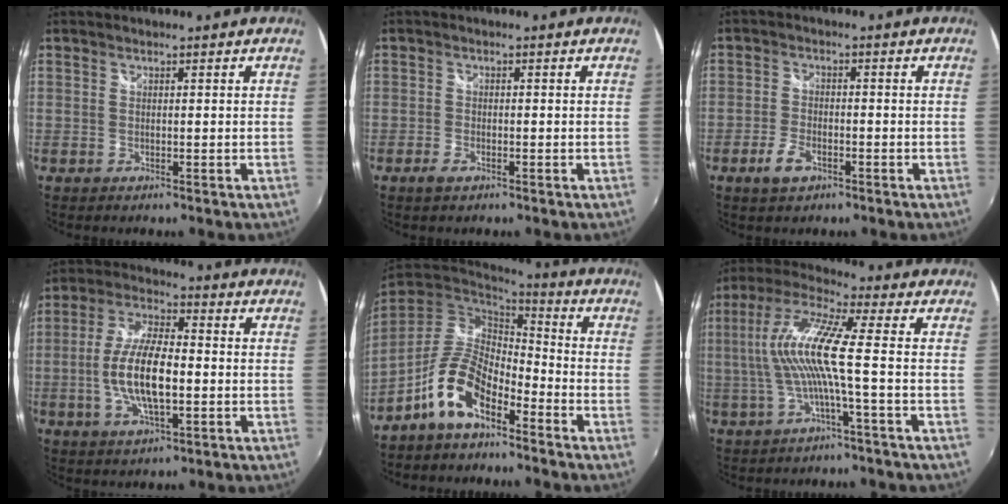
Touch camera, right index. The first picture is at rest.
{"total": 2.0, "force": [-1.4, 0.9, 1.2], "torque": [-0.028, -0.002, -0.026]}
{"total": 4.7, "force": [-2.6, 2.5, 3.0], "torque": [-0.072, -0.002, -0.049]}
{"total": 12.2, "force": [-1.9, 4.3, 11.2], "torque": [-0.228, 0.003, -0.036]}
{"total": 11.6, "force": [-6.9, 5.3, 7.7], "torque": [-0.159, 0.011, -0.130]}
{"total": 11.1, "force": [-1.3, -0.3, 11.0], "torque": [-0.215, 0.005, -0.023]}